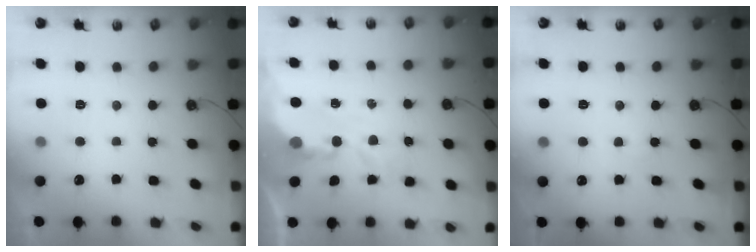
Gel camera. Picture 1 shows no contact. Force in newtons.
{"total": 5.2, "press": 5.2, "slide": 0.4}
{"total": 1.9, "press": 1.9, "slide": 0.2}